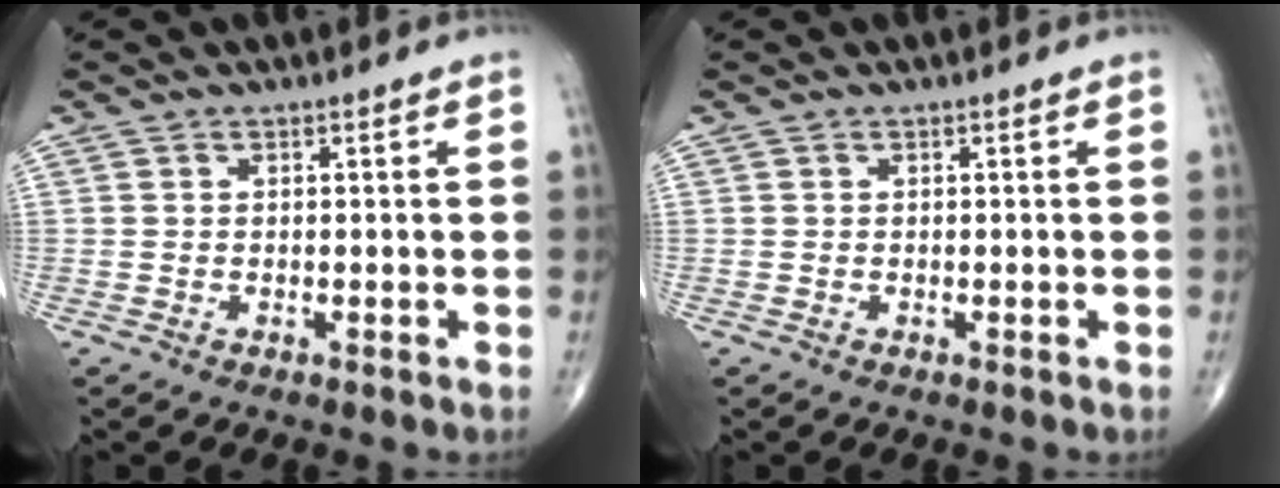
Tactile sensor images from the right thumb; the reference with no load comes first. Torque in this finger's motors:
{"motor_torque": [0.00, 0.00, 0.00, 0.00, 0.02]}